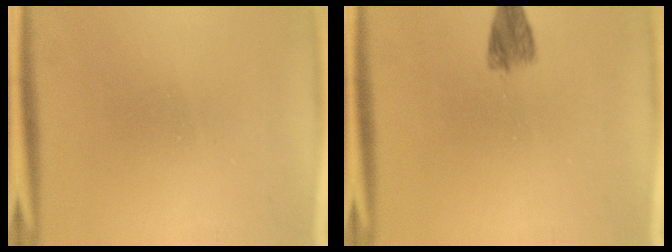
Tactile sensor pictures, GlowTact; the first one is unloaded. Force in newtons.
{"total": 2.1}